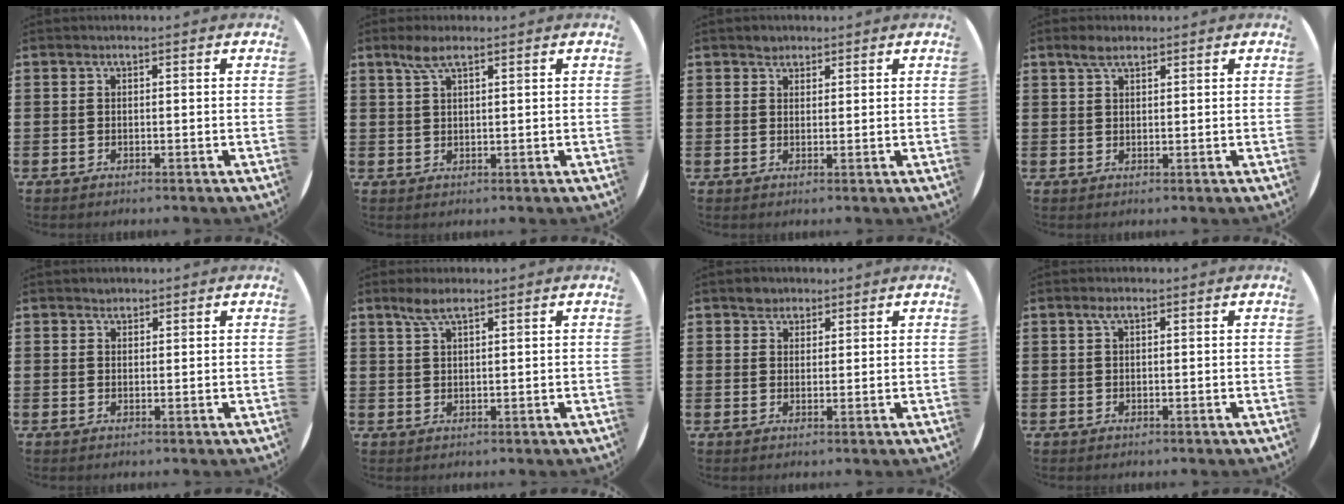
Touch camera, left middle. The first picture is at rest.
{"total": 3.1, "force": [2.1, 0.6, 2.2], "torque": [-0.048, 0.007, 0.036]}
{"total": 1.5, "force": [1.3, 0.7, 0.1], "torque": [0.006, -0.001, 0.024]}
{"total": 2.4, "force": [1.8, 0.9, 1.3], "torque": [-0.020, 0.003, 0.031]}
{"total": 1.0, "force": [0.9, 0.4, 0.0], "torque": [0.007, -0.001, 0.016]}
{"total": 3.1, "force": [2.2, 0.6, 2.1], "torque": [-0.044, 0.006, 0.039]}
{"total": 2.1, "force": [1.8, 1.1, -0.1], "torque": [0.009, 0.002, 0.035]}
{"total": 1.0, "force": [0.5, 0.2, 0.9], "torque": [-0.017, 0.005, 0.008]}